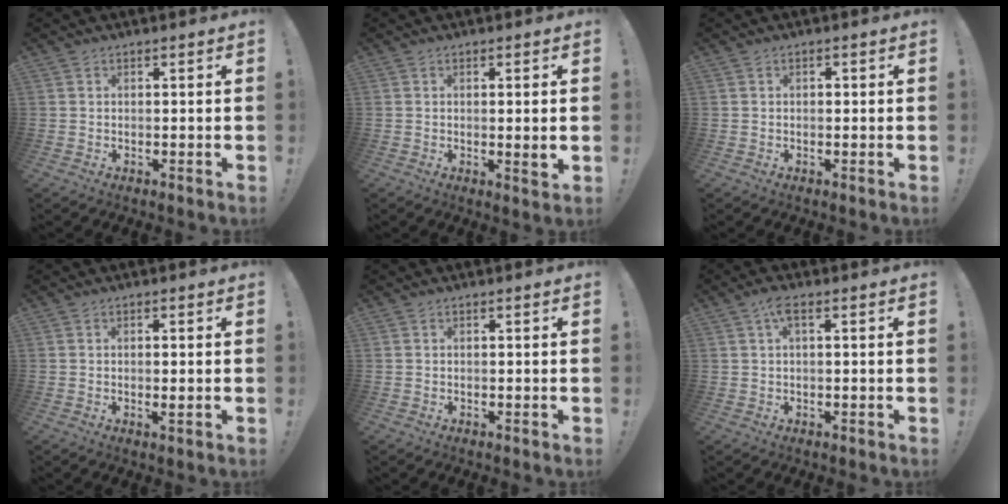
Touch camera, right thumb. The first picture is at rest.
{"total": 2.5, "force": [0.4, -0.3, 2.4], "torque": [-0.030, -0.010, 0.002]}
{"total": 0.5, "force": [-0.2, 0.5, 0.2], "torque": [-0.006, 0.004, -0.005]}
{"total": 1.2, "force": [-0.1, 0.1, 1.2], "torque": [-0.017, -0.004, -0.002]}
{"total": 0.0}
{"total": 3.3, "force": [0.8, 1.0, 3.0], "torque": [-0.060, 0.007, 0.012]}